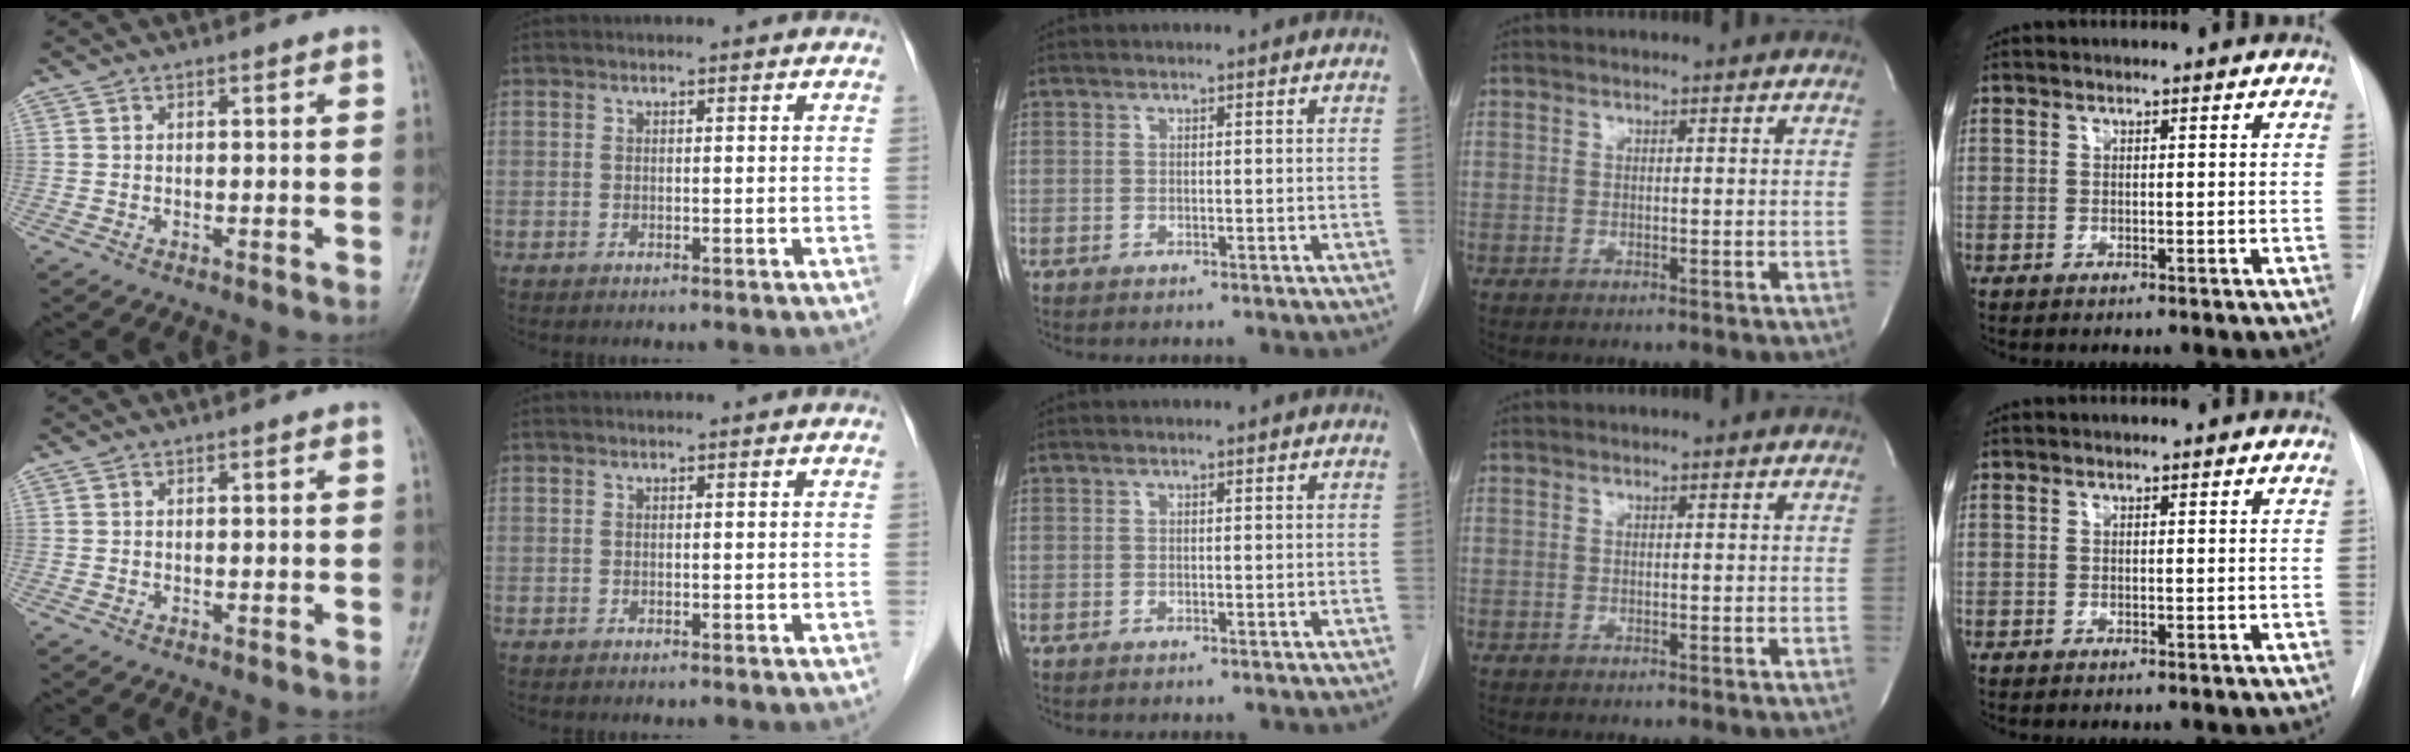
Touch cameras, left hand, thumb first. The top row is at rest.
{}